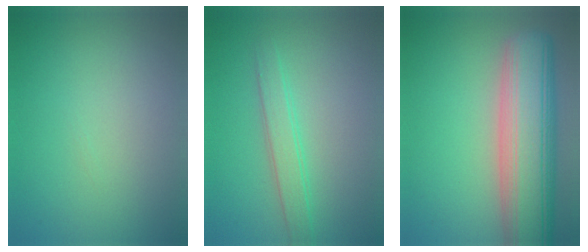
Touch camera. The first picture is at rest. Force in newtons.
{"total": 2.4, "press": 2.4, "slide": 0.1}
{"total": 11.1, "press": 11.0, "slide": 1.1}